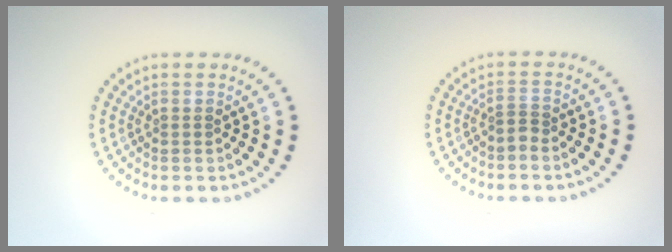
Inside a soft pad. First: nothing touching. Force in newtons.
{"total": 1.0, "press": 0.6, "slide": 0.8}